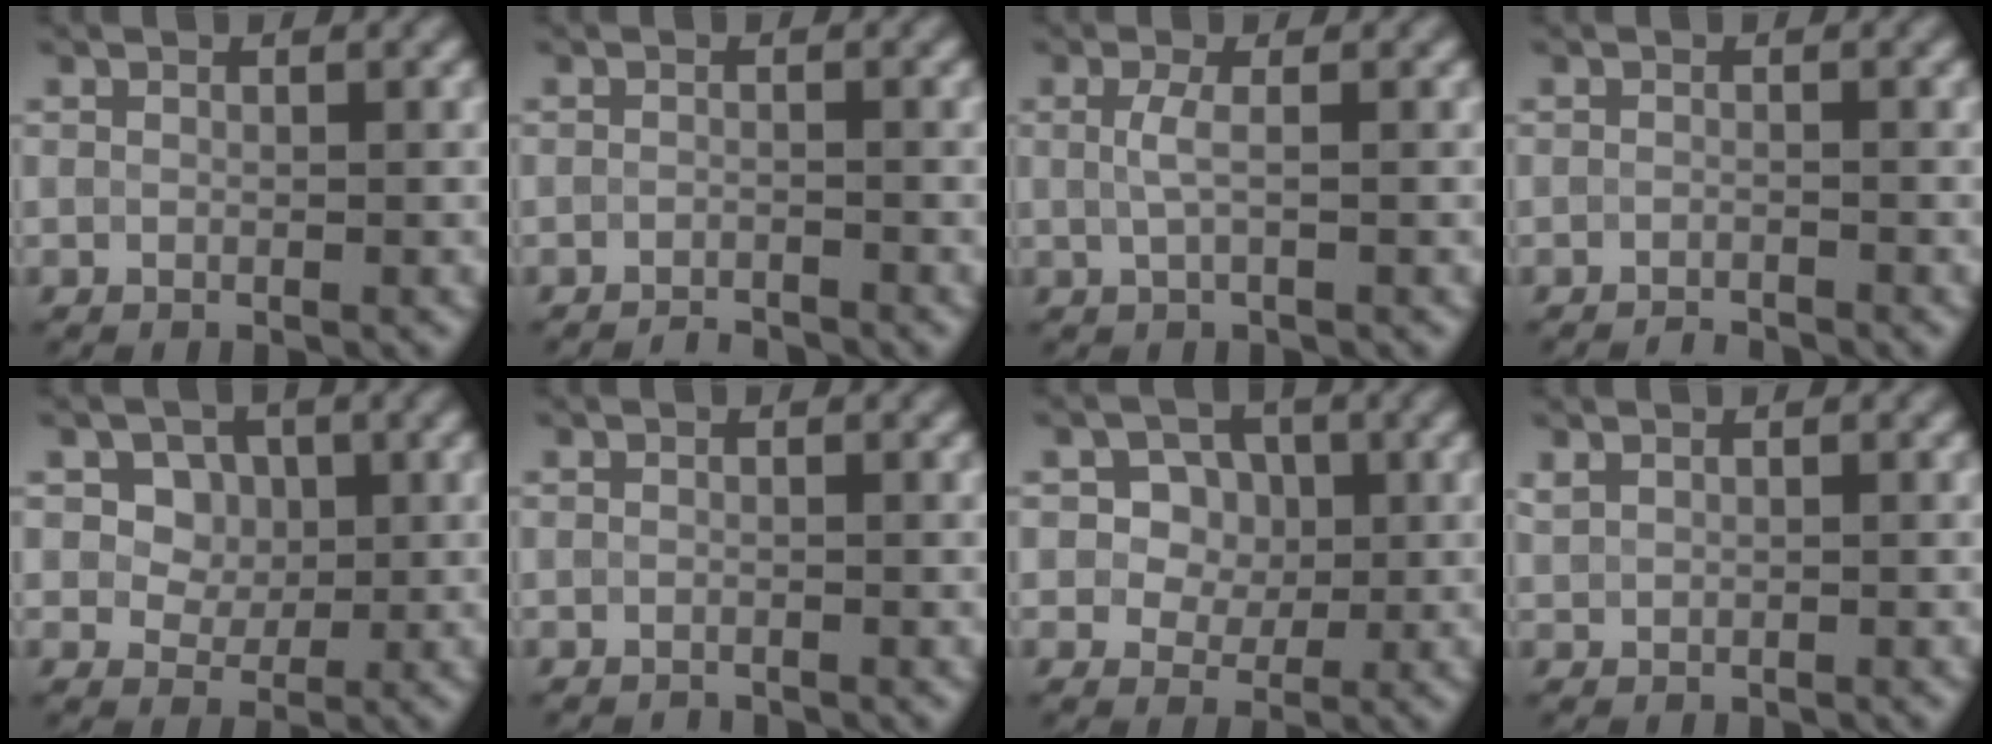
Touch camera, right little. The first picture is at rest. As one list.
[{"total": 1.5, "force": [-1.5, 0.2, 0.4], "torque": [0.002, -0.001, -0.028]}, {"total": 1.6, "force": [0.1, 0.4, 1.6], "torque": [-0.036, 0.002, 0.003]}, {"total": 1.2, "force": [-1.2, 0.1, 0.3], "torque": [0.000, -0.002, -0.024]}, {"total": 3.7, "force": [1.3, 3.0, 1.8], "torque": [-0.037, -0.008, 0.026]}, {"total": 0.5, "force": [-0.5, 0.0, 0.0], "torque": [0.003, 0.000, -0.011]}, {"total": 4.4, "force": [1.2, 3.7, 2.2], "torque": [-0.040, 0.003, 0.013]}, {"total": 0.7, "force": [0.6, 0.2, 0.2], "torque": [-0.007, 0.003, 0.016]}]